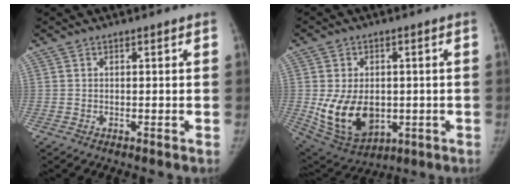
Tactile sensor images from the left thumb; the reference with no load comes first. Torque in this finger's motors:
{"motor_torque": [0.86, 2.09, 0.89, -0.70, 0.45]}